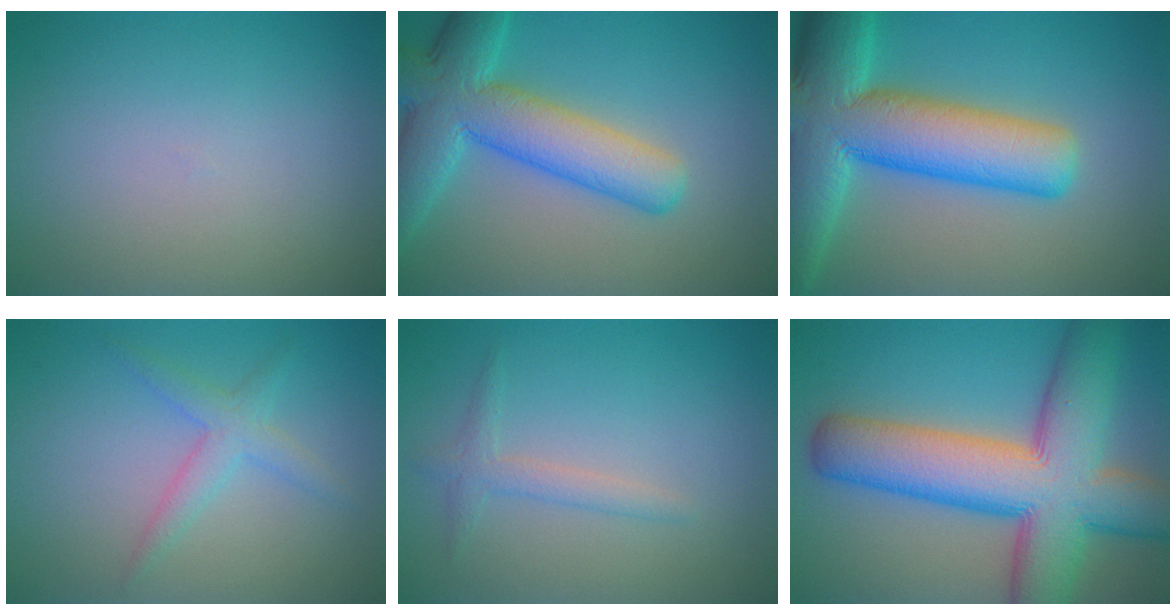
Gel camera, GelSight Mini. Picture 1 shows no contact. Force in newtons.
{"total": 8.7, "press": 8.7, "slide": 0.4}
{"total": 13.4, "press": 13.4, "slide": 0.7}
{"total": 2.4, "press": 2.4, "slide": 0.1}
{"total": 1.7, "press": 1.7, "slide": 0.1}
{"total": 13.6, "press": 13.5, "slide": 0.6}